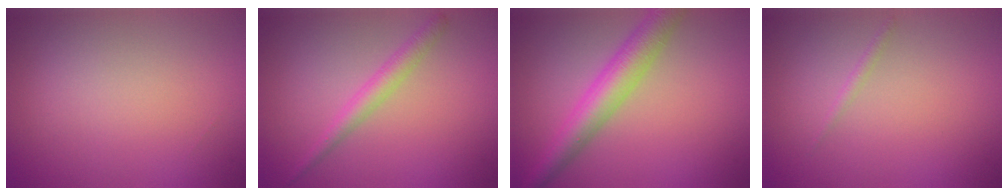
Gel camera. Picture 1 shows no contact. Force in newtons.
{"total": 2.1, "press": 2.1, "slide": 0.1}
{"total": 5.1, "press": 5.1, "slide": 0.1}
{"total": 0.7, "press": 0.7, "slide": 0.0}